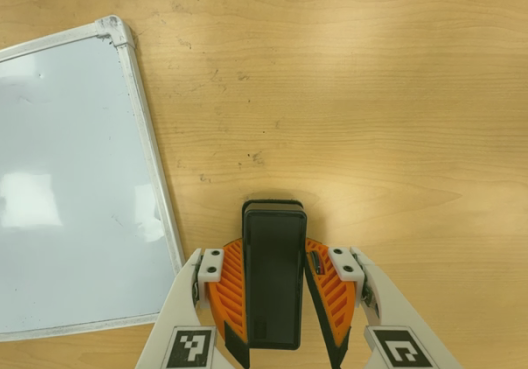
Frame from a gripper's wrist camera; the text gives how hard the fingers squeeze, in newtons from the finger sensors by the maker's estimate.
{"total": 6.0, "left": 4.4, "right": 7.5}